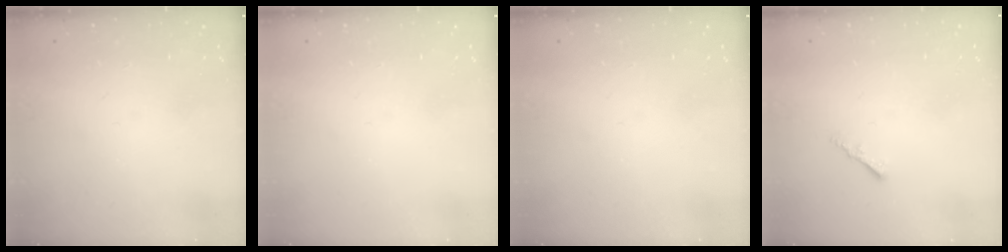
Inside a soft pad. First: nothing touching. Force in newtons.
{"total": 0.0}
{"total": 0.0}
{"total": 1.5, "press": 1.5, "slide": 0.4}